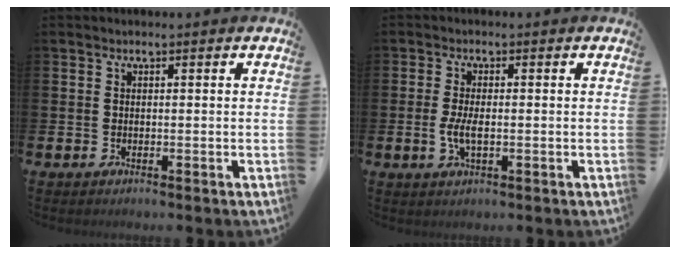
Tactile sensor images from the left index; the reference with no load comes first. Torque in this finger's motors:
{"motor_torque": [0.74, 0.08, 0.07, 0.04]}